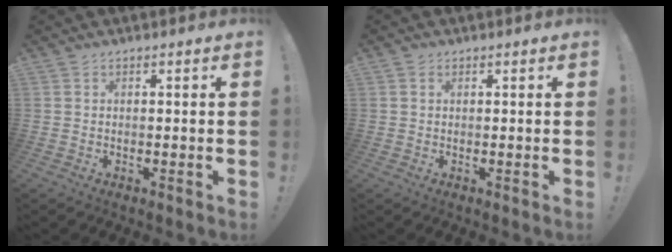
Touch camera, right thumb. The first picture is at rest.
{"total": 0.7, "force": [0.4, 0.6, 0.1], "torque": [0.001, 0.000, 0.006]}